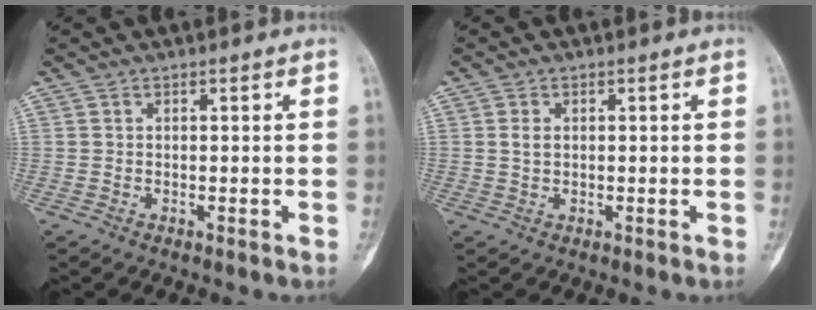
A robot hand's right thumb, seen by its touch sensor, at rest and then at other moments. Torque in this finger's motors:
{"motor_torque": [0.10, 0.10, 0.06, -0.13, 0.05]}